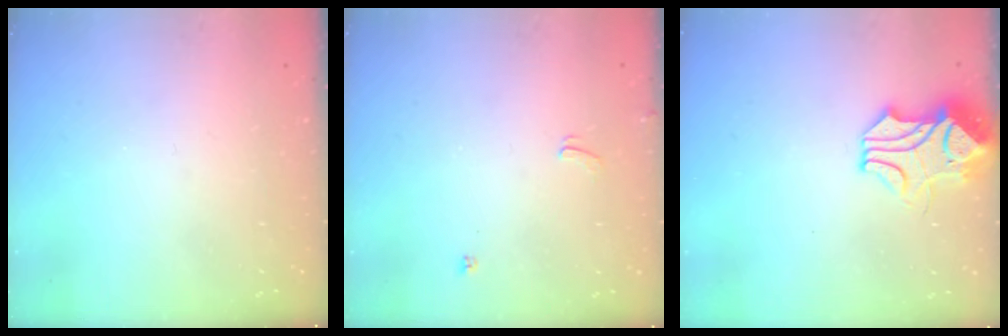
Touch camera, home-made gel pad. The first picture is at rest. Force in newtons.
{"total": 2.7, "press": 2.7, "slide": 0.3}
{"total": 3.8, "press": 3.6, "slide": 1.3}